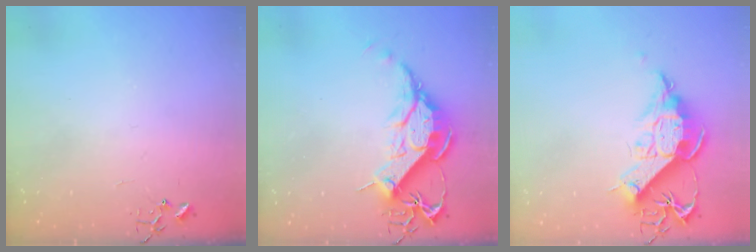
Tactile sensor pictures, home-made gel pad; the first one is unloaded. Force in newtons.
{"total": 15.4, "press": 15.3, "slide": 1.4}
{"total": 13.7, "press": 13.6, "slide": 1.5}